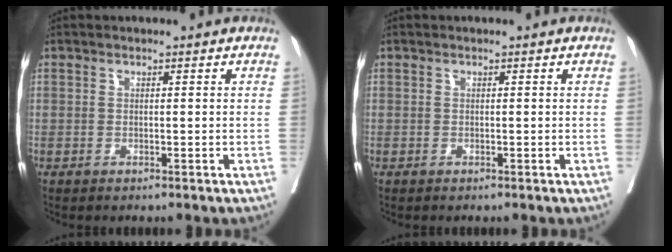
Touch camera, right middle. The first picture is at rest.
{"total": 0.0}